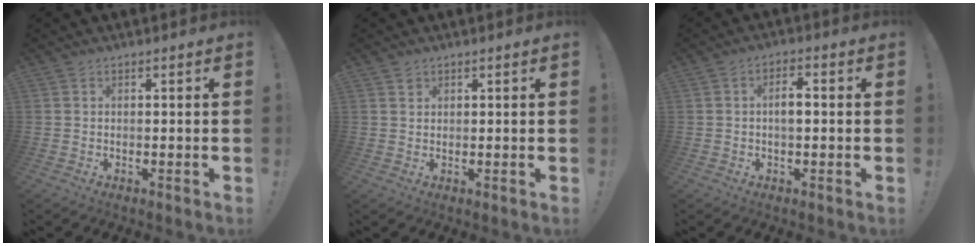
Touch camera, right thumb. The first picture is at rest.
{"total": 1.2, "force": [0.8, 0.9, 0.2], "torque": [0.008, -0.005, 0.014]}
{"total": 4.1, "force": [-0.2, 1.9, 3.6], "torque": [-0.054, 0.007, -0.008]}